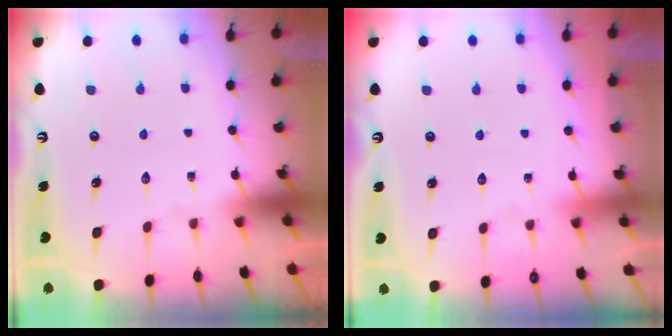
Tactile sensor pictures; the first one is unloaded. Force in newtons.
{"total": 3.3, "press": 3.2, "slide": 0.4}